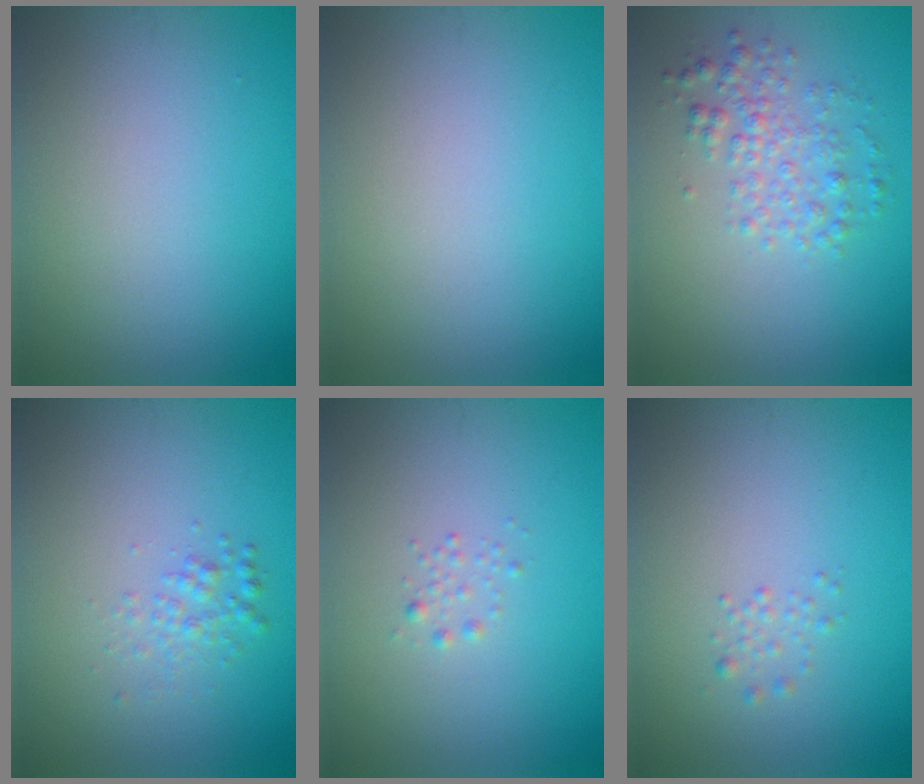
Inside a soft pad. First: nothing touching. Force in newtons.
{"total": 0.0}
{"total": 2.9, "press": 2.9, "slide": 0.1}
{"total": 1.5, "press": 1.5, "slide": 0.1}
{"total": 0.7, "press": 0.7, "slide": 0.0}
{"total": 0.8, "press": 0.8, "slide": 0.0}